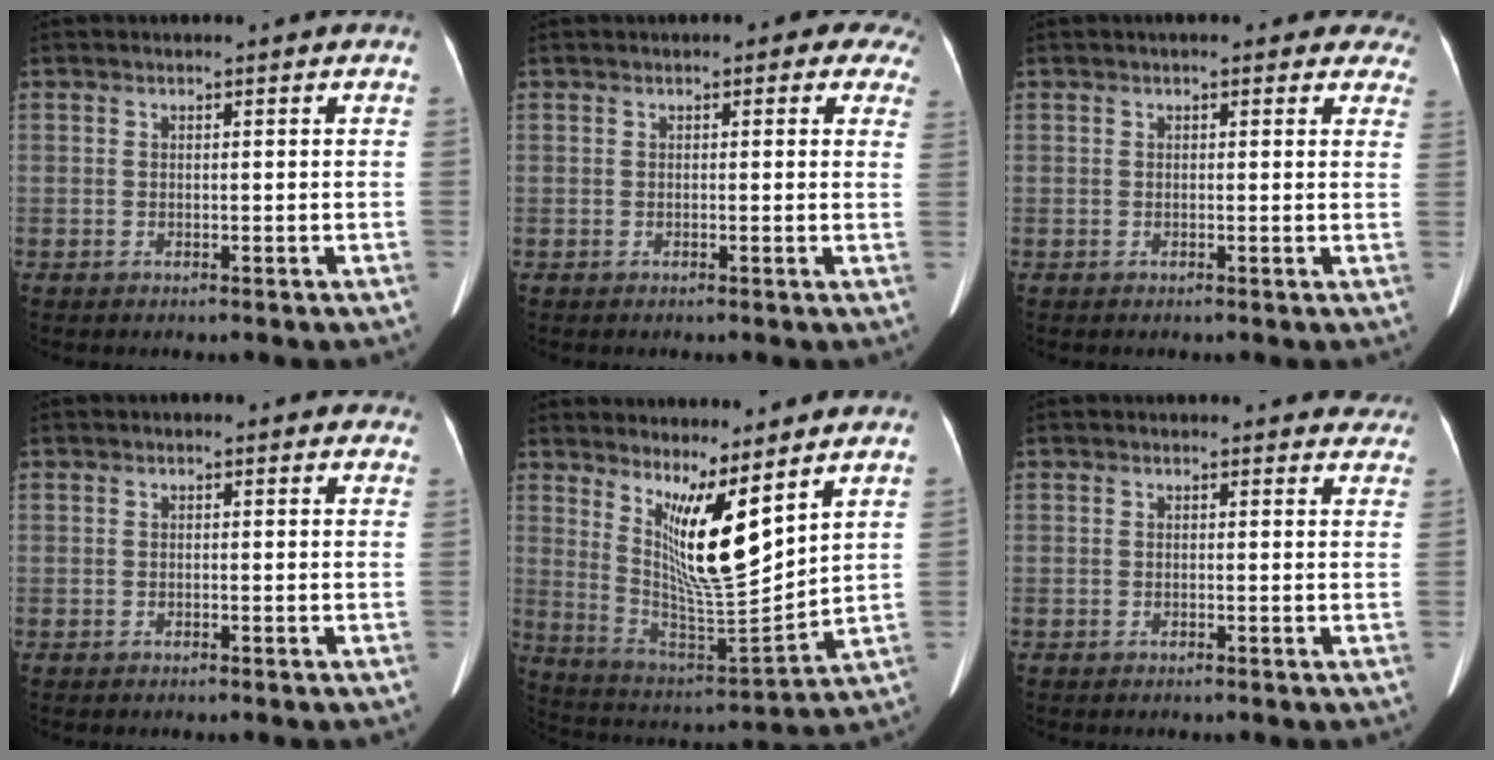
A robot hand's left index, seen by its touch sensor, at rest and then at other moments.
{"total": 6.0, "force": [4.1, 2.4, 3.6], "torque": [-0.020, 0.009, 0.031]}
{"total": 7.8, "force": [6.5, 2.8, 3.4], "torque": [-0.012, 0.007, 0.062]}
{"total": 1.1, "force": [0.6, 0.6, 0.6], "torque": [-0.001, 0.003, 0.001]}
{"total": 11.8, "force": [6.5, 1.4, 9.8], "torque": [-0.188, -0.025, 0.133]}
{"total": 3.7, "force": [3.3, 1.5, 0.0], "torque": [0.019, -0.012, 0.007]}